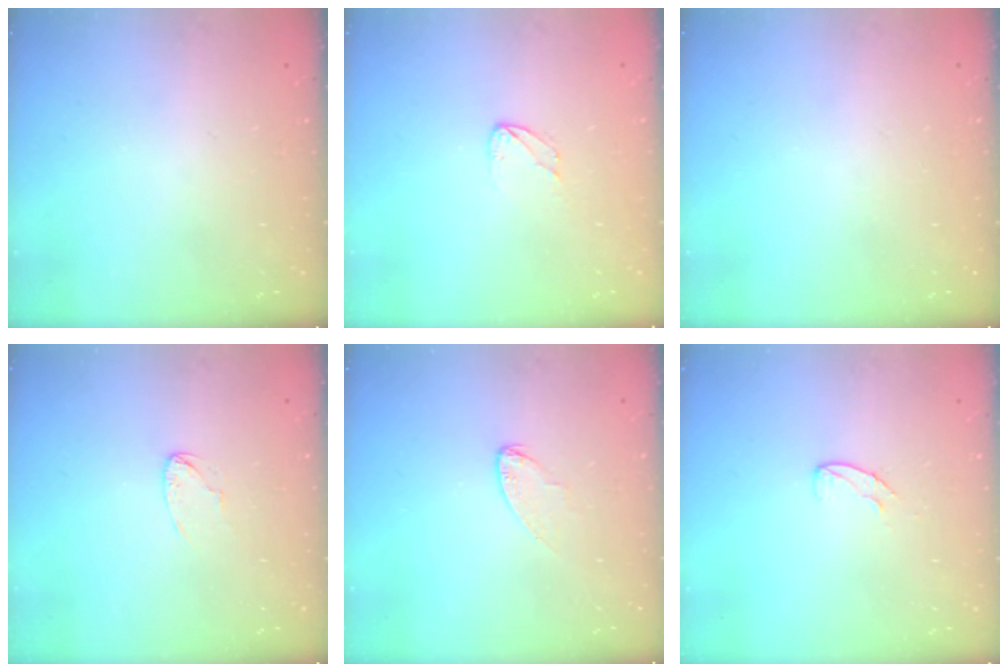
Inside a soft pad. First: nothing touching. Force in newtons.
{"total": 3.9, "press": 3.8, "slide": 0.3}
{"total": 0.0}
{"total": 2.5, "press": 2.5, "slide": 0.2}
{"total": 4.7, "press": 4.6, "slide": 0.4}
{"total": 4.2, "press": 4.2, "slide": 0.4}